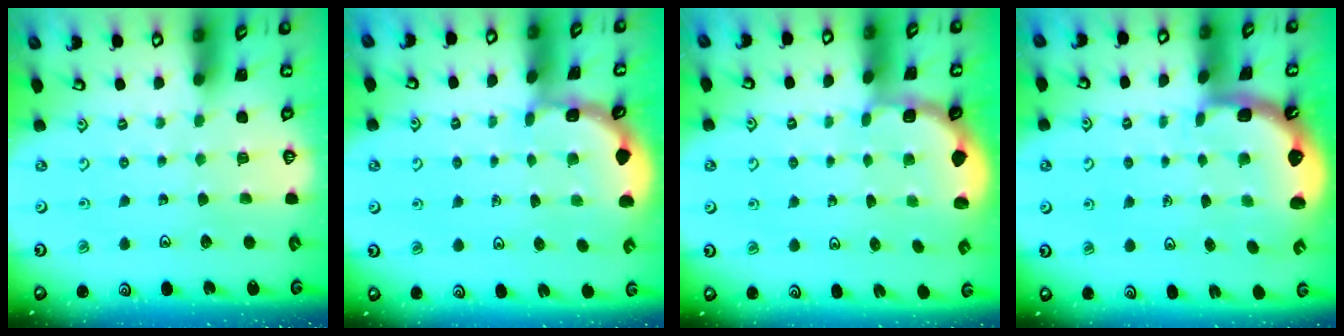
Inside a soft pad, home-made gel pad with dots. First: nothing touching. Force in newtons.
{"total": 1.7, "press": 1.7, "slide": 0.1}
{"total": 1.9, "press": 1.8, "slide": 0.7}
{"total": 2.7, "press": 1.4, "slide": 2.3}